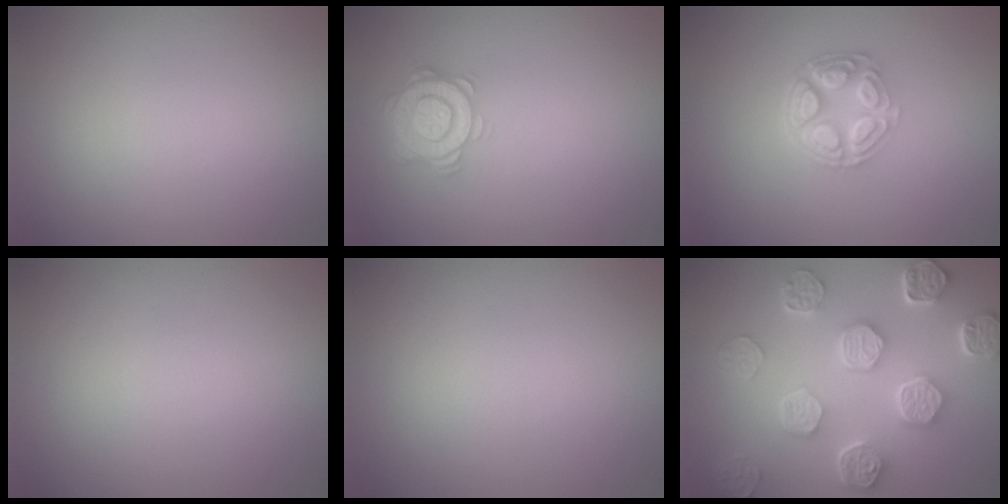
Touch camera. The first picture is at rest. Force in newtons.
{"total": 4.4, "press": 3.7, "slide": 2.3}
{"total": 5.2, "press": 3.8, "slide": 3.5}
{"total": 0.0}
{"total": 0.0}
{"total": 7.8, "press": 6.1, "slide": 4.9}